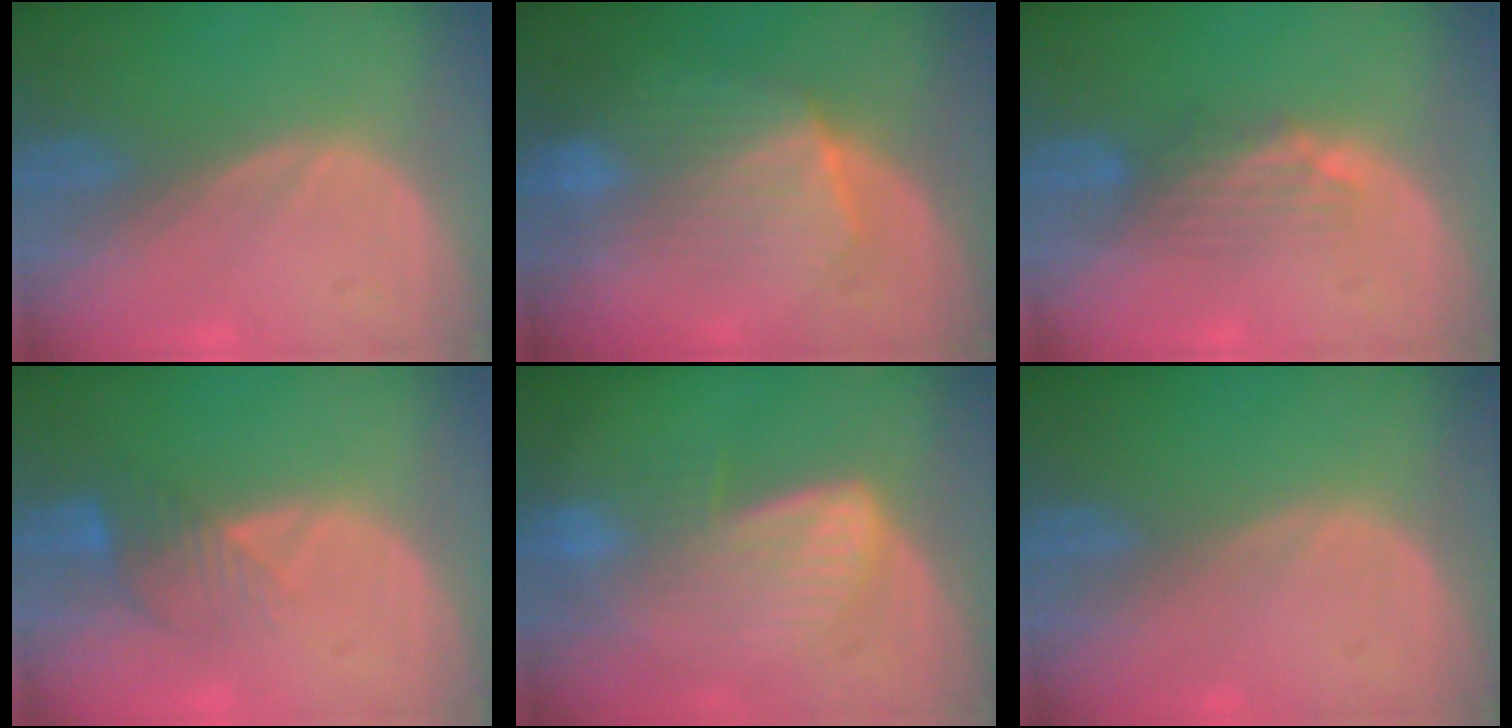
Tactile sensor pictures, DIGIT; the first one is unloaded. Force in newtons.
{"total": 7.1, "press": 7.0, "slide": 1.3}
{"total": 3.4, "press": 3.3, "slide": 0.9}
{"total": 4.4, "press": 3.8, "slide": 2.3}
{"total": 6.7, "press": 6.7, "slide": 0.4}
{"total": 0.0}